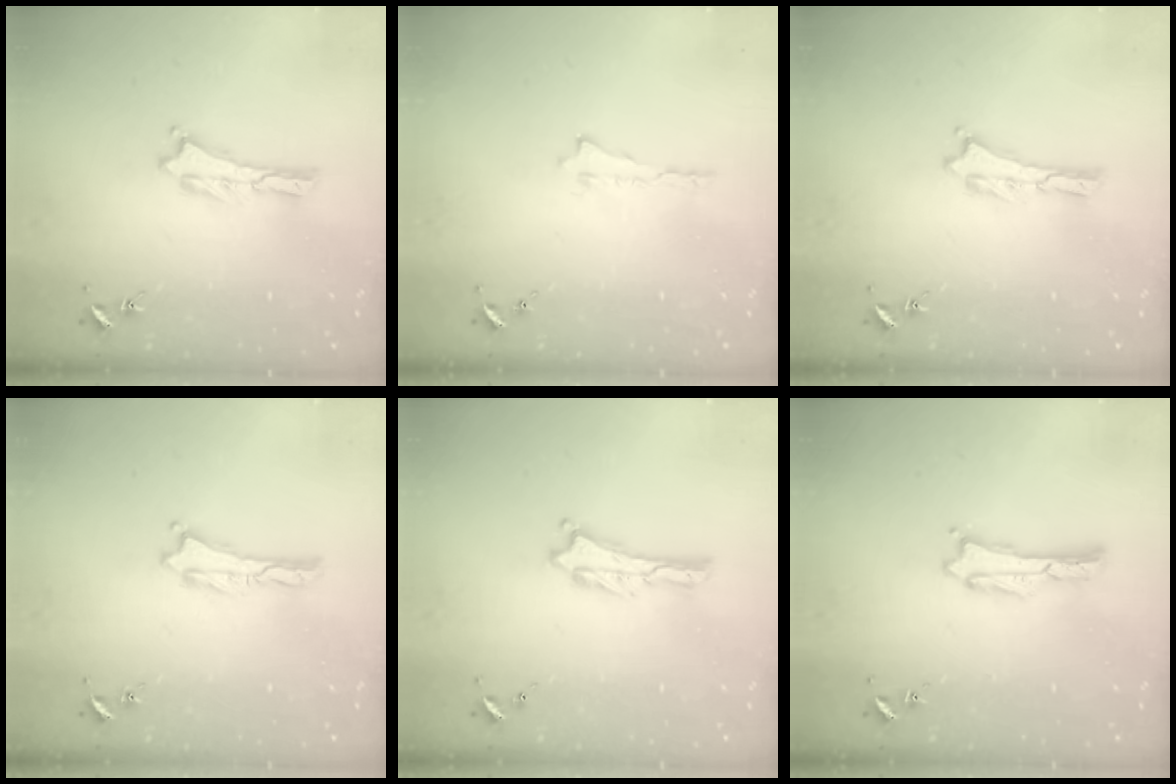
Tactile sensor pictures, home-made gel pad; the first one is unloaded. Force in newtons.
{"total": 0.0}
{"total": 0.0}
{"total": 0.0}
{"total": 0.0}
{"total": 0.0}